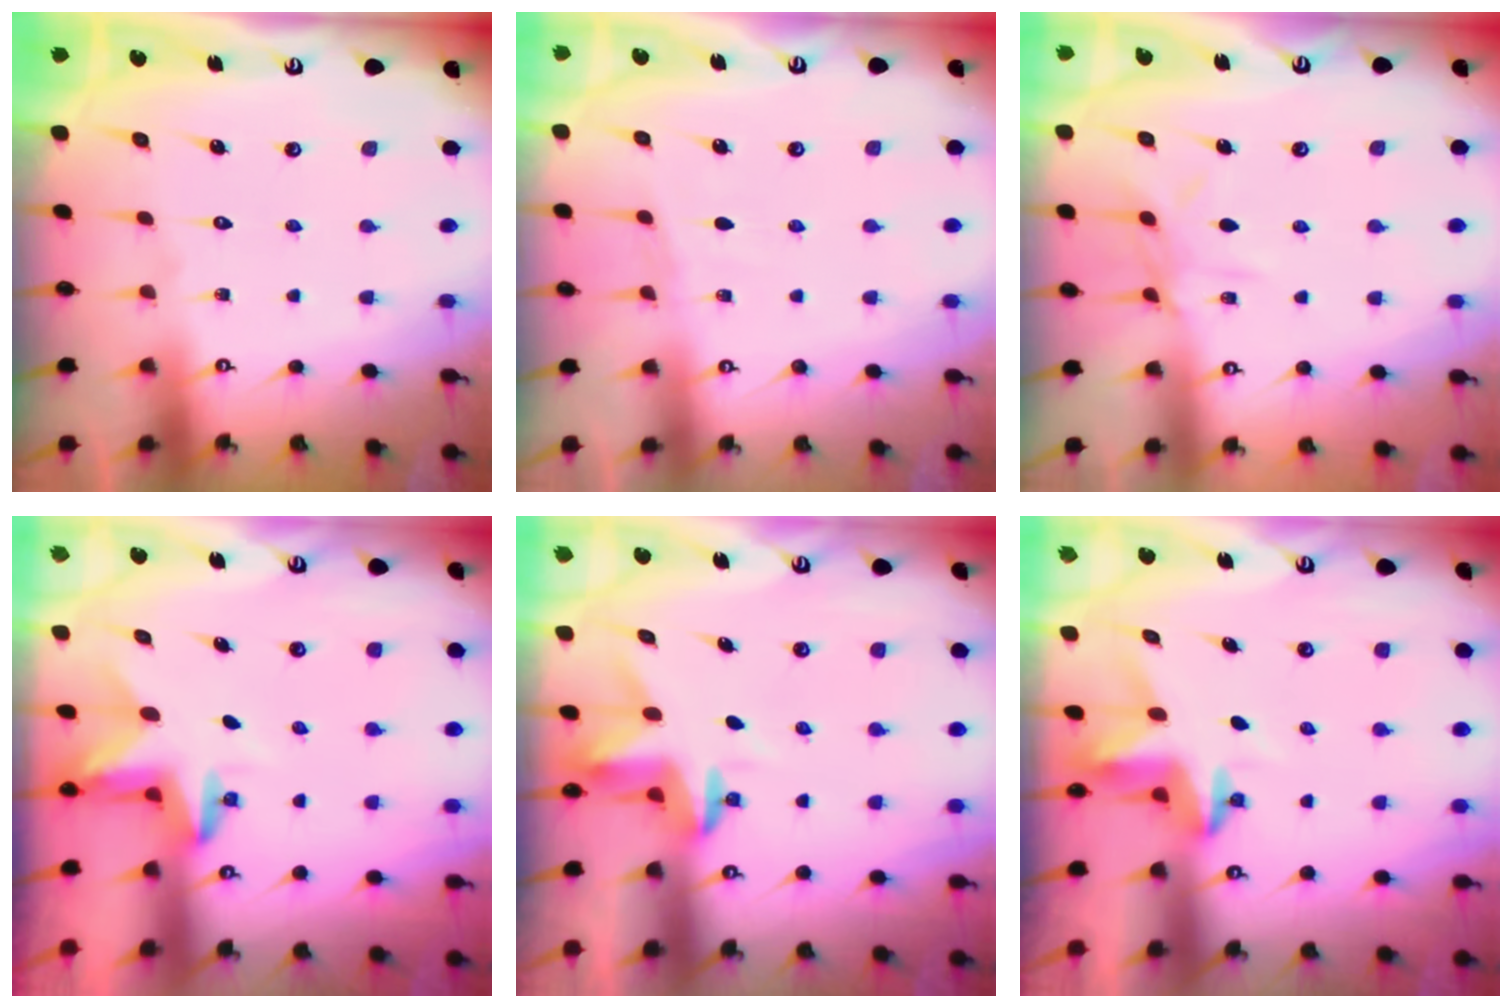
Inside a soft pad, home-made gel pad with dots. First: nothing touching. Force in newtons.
{"total": 2.4, "press": 2.4, "slide": 0.4}
{"total": 6.9, "press": 6.9, "slide": 0.7}
{"total": 3.3, "press": 3.3, "slide": 0.1}
{"total": 3.6, "press": 3.5, "slide": 0.3}
{"total": 3.8, "press": 3.8, "slide": 0.3}